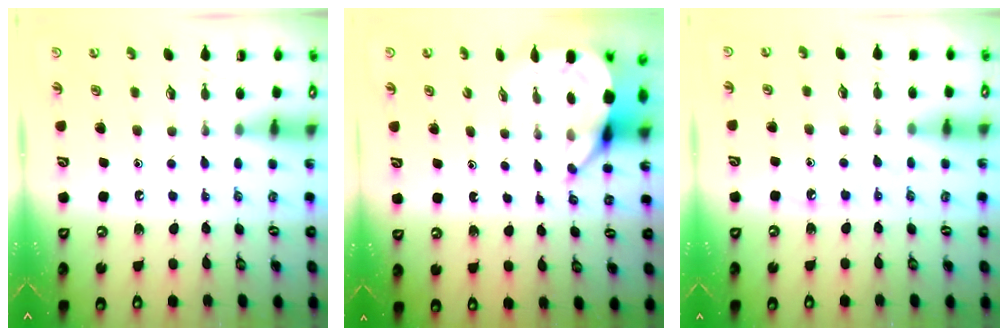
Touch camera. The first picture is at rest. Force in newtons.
{"total": 6.0, "press": 6.0, "slide": 0.7}
{"total": 5.0, "press": 5.0, "slide": 0.7}